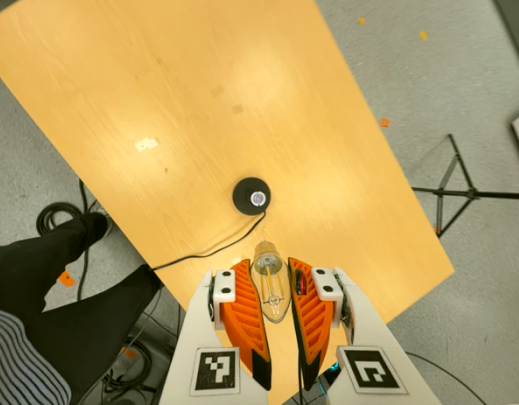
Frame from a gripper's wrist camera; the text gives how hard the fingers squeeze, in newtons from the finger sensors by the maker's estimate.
{"total": 20.9, "left": 25.5, "right": 16.2}